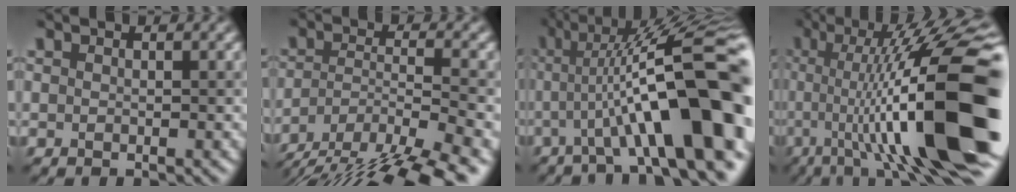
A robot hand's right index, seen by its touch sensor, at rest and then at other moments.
{"total": 14.0, "force": [-11.5, 3.4, 7.2], "torque": [-0.143, -0.025, -0.166]}
{"total": 13.6, "force": [-2.0, 3.1, 13.1], "torque": [-0.181, 0.023, -0.025]}
{"total": 17.4, "force": [-2.0, 4.6, 16.7], "torque": [-0.218, 0.035, -0.028]}